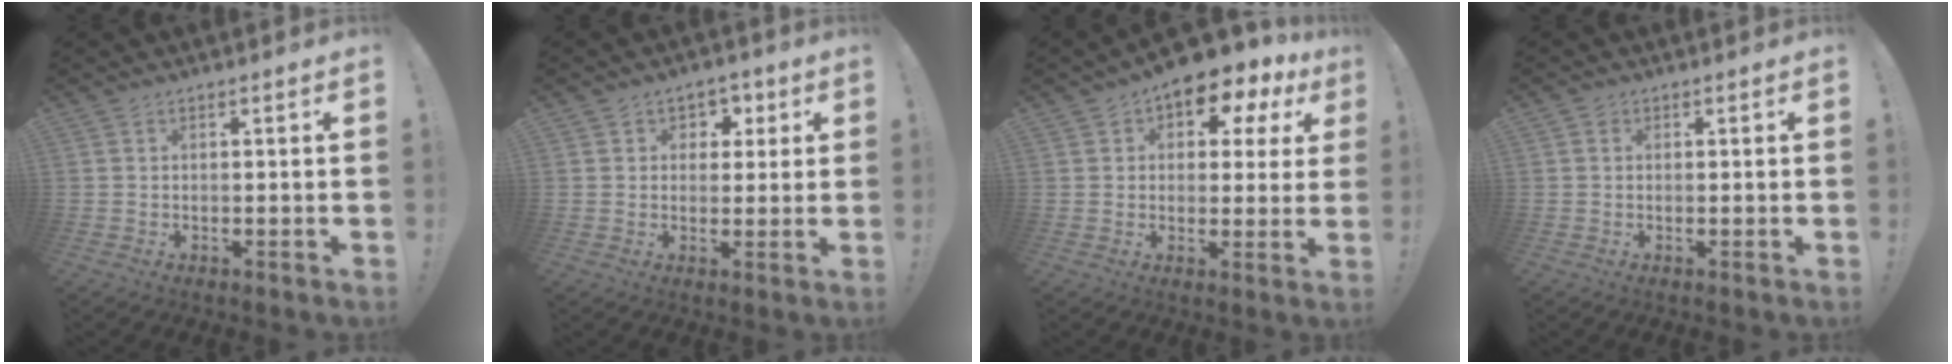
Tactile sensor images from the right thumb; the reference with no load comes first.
{"total": 4.8, "force": [1.5, 4.4, 1.1], "torque": [0.002, -0.008, 0.027]}
{"total": 7.6, "force": [5.5, 4.0, 3.3], "torque": [-0.051, -0.044, 0.099]}
{"total": 1.1, "force": [0.5, 0.9, 0.2], "torque": [-0.001, 0.000, 0.009]}